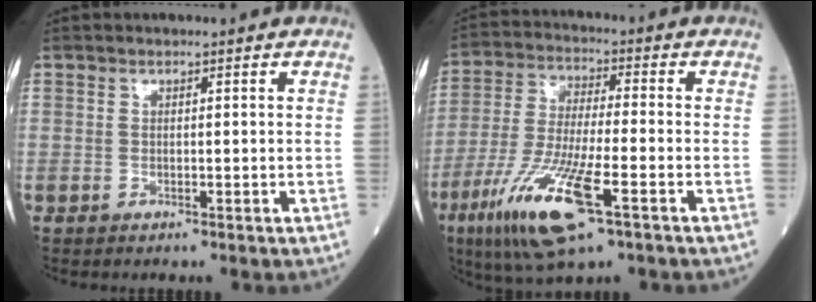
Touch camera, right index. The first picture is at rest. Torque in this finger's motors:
{"motor_torque": [1.39, -0.75, 0.36, 0.21]}